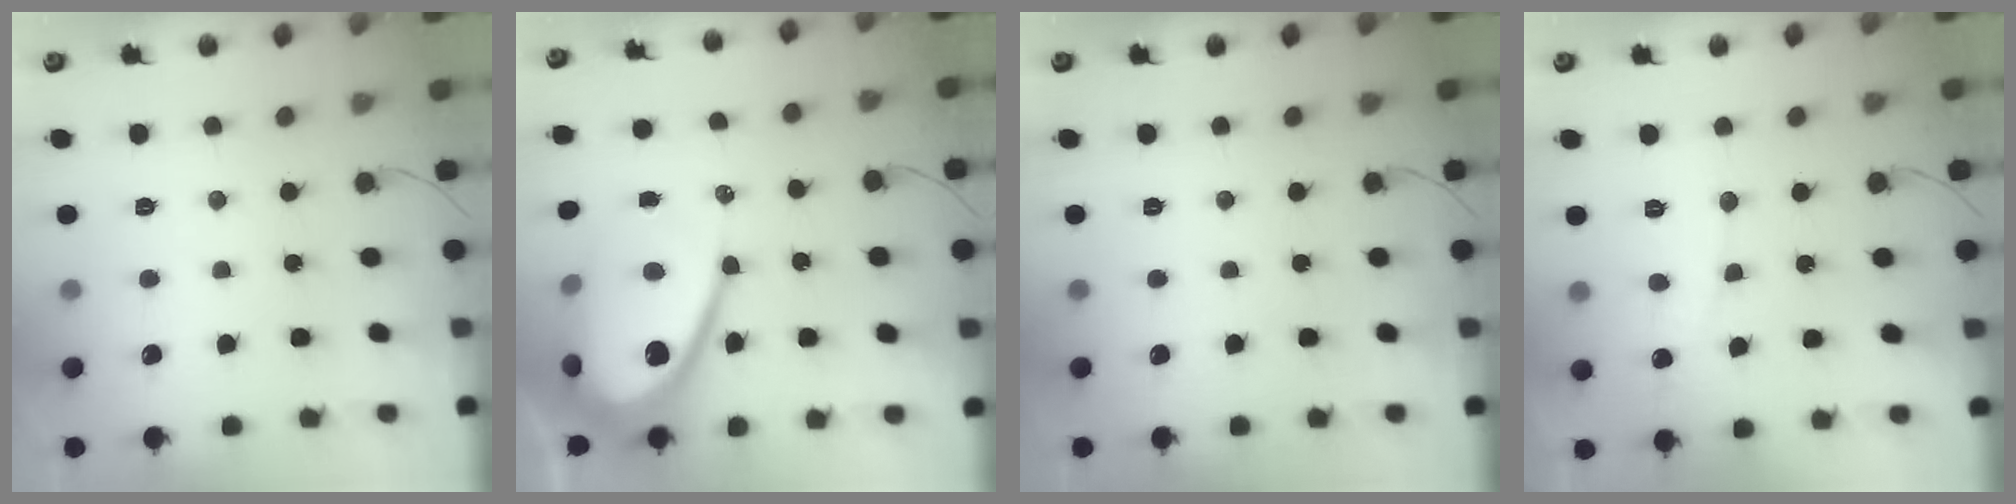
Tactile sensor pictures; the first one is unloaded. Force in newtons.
{"total": 17.2, "press": 17.1, "slide": 1.5}
{"total": 0.0}
{"total": 6.1, "press": 6.1, "slide": 0.4}